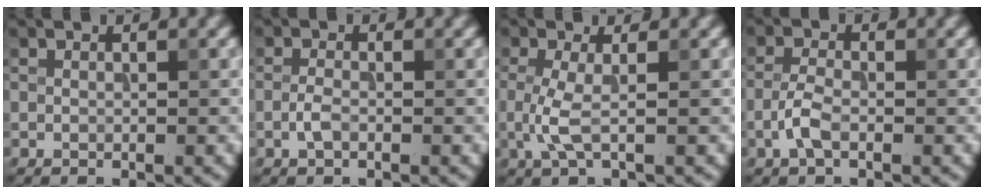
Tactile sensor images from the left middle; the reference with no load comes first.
{"total": 1.2, "force": [-0.6, 0.5, 0.9], "torque": [-0.023, 0.002, -0.015]}
{"total": 2.3, "force": [-0.2, 0.5, 2.3], "torque": [-0.056, -0.005, -0.006]}
{"total": 2.2, "force": [-1.0, 0.9, 1.7], "torque": [-0.039, 0.004, -0.026]}